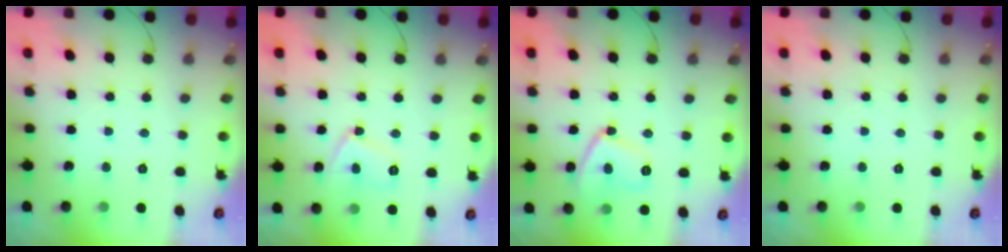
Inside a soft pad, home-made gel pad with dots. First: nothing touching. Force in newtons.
{"total": 6.5, "press": 6.5, "slide": 0.6}
{"total": 9.4, "press": 9.3, "slide": 0.8}
{"total": 0.0}